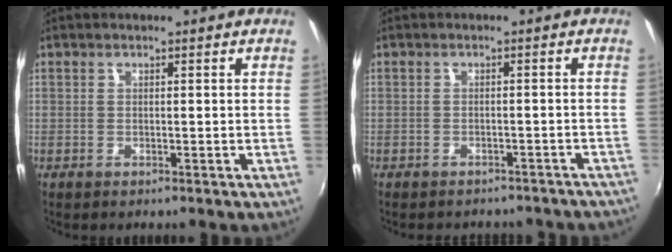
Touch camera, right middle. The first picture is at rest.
{"total": 9.8, "force": [-8.7, 3.3, 3.1], "torque": [-0.070, -0.009, -0.100]}